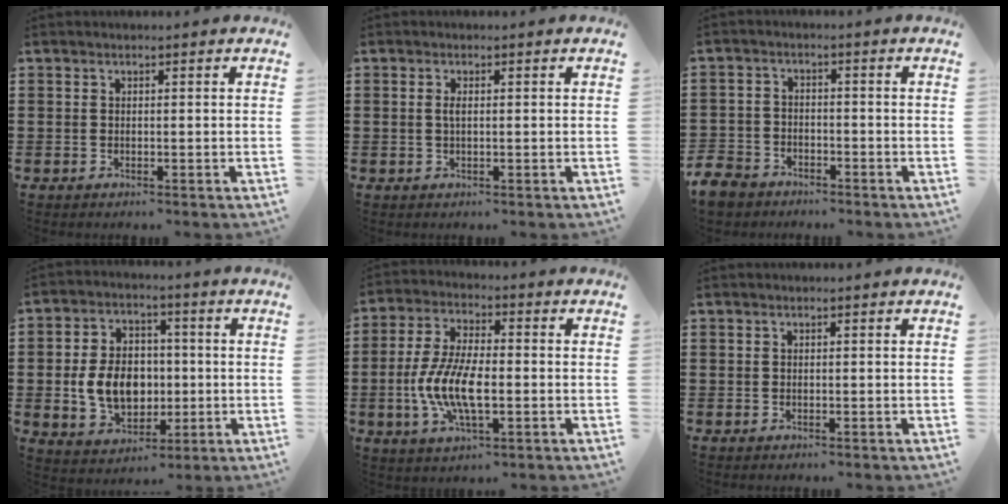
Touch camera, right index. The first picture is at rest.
{"total": 1.2, "force": [0.1, 0.3, 1.2], "torque": [-0.023, 0.002, 0.001]}
{"total": 4.0, "force": [-3.6, 1.6, 0.6], "torque": [-0.043, -0.005, -0.082]}
{"total": 9.4, "force": [-0.8, 6.9, 6.3], "torque": [-0.127, 0.008, -0.017]}
{"total": 10.0, "force": [-2.2, 4.1, 8.9], "torque": [-0.197, -0.011, -0.044]}
{"total": 0.0}